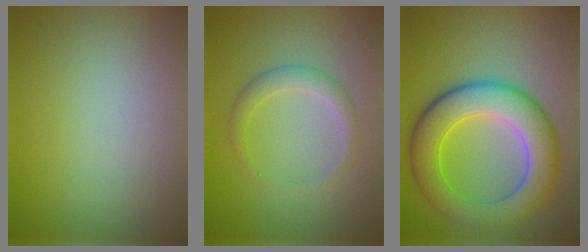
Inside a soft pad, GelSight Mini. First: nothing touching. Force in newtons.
{"total": 2.1, "press": 2.1, "slide": 0.2}
{"total": 8.3, "press": 8.3, "slide": 0.1}